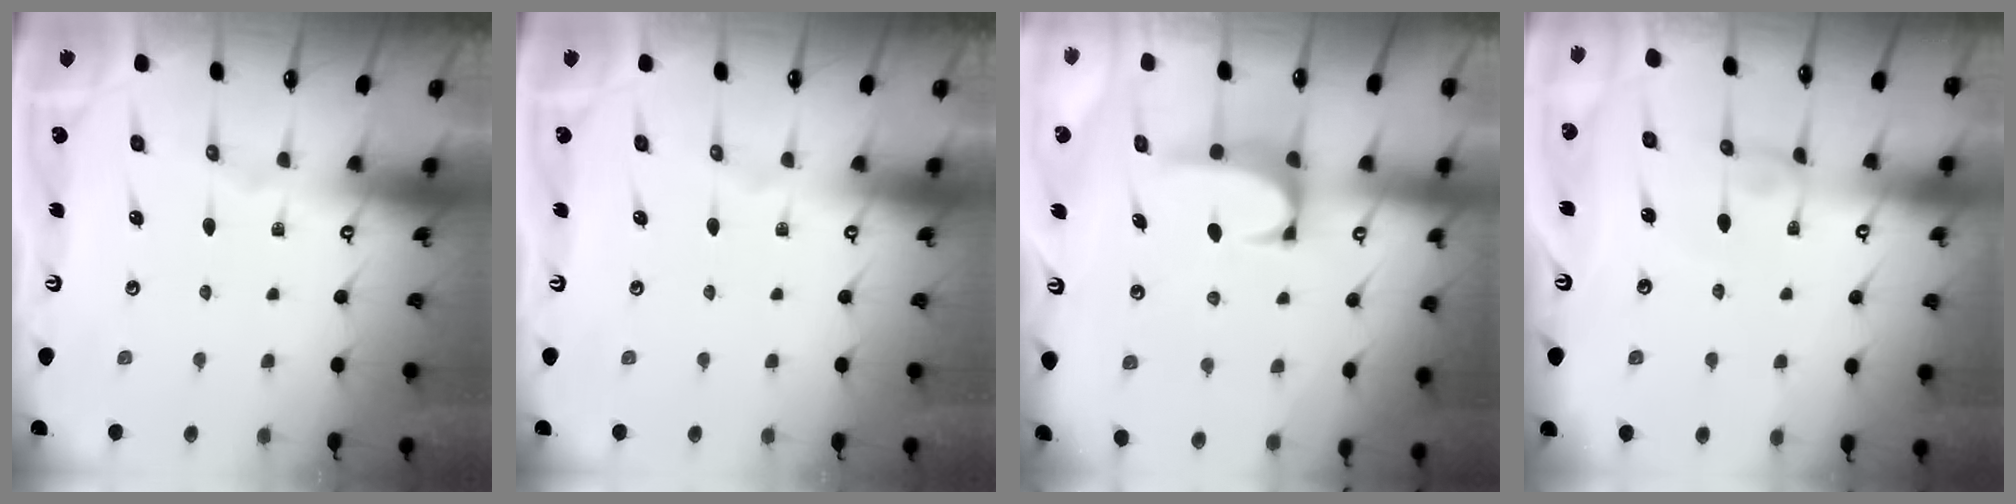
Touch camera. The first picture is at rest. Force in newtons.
{"total": 0.0}
{"total": 1.4, "press": 1.3, "slide": 0.5}
{"total": 2.9, "press": 2.9, "slide": 0.1}